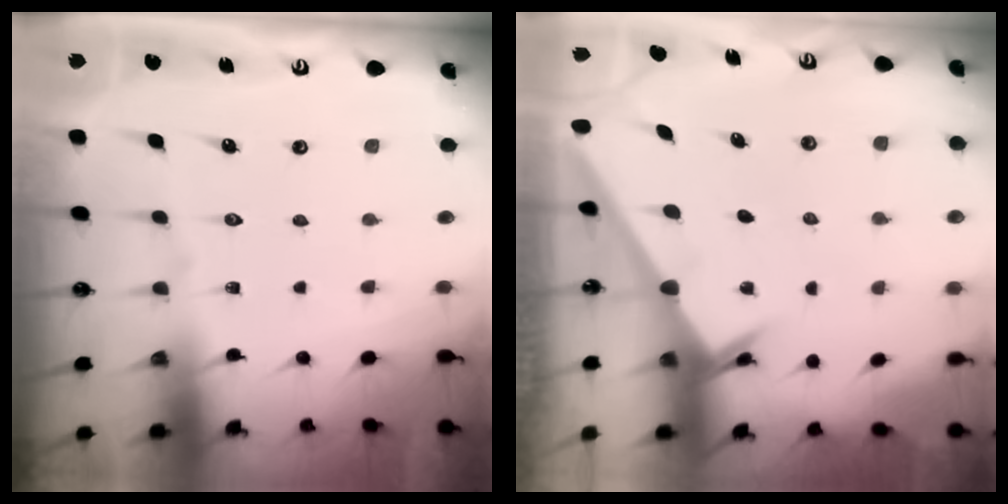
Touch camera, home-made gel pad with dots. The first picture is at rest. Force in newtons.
{"total": 2.4, "press": 2.4, "slide": 0.2}